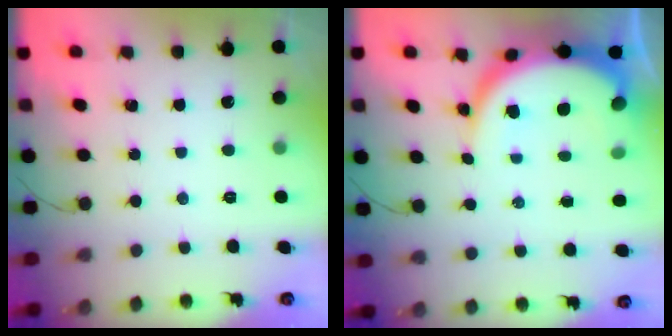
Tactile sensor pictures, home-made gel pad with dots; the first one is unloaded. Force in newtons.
{"total": 10.8, "press": 10.8, "slide": 0.7}